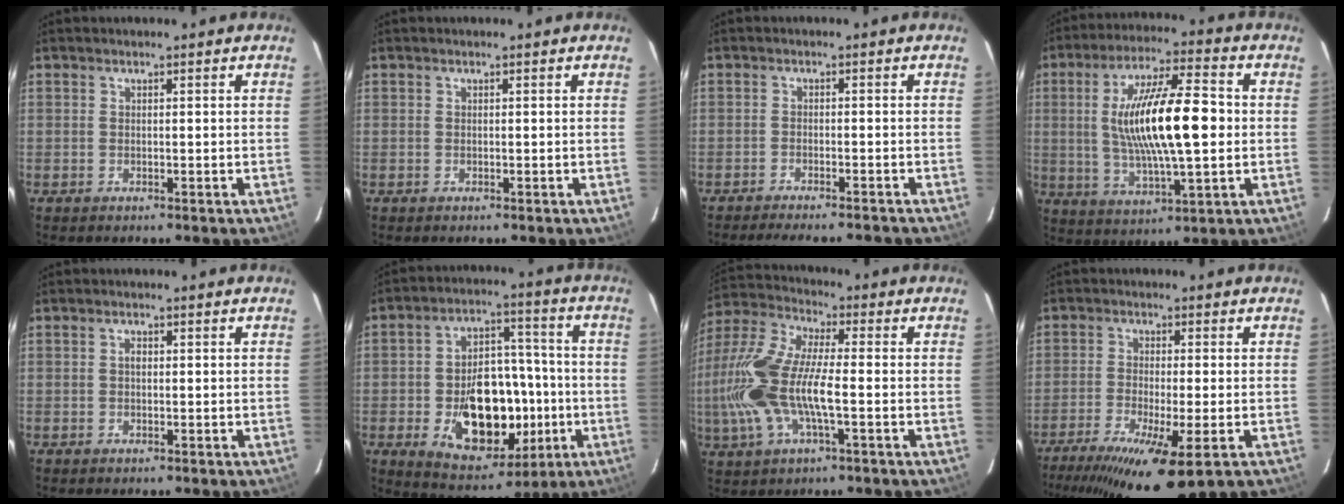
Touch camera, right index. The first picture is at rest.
{"total": 0.0}
{"total": 11.3, "force": [-10.1, 1.7, 4.6], "torque": [-0.099, -0.009, -0.141]}
{"total": 17.9, "force": [0.8, 4.3, 17.3], "torque": [-0.316, 0.006, 0.019]}
{"total": 0.9, "force": [0.1, 0.6, 0.6], "torque": [-0.011, 0.004, 0.000]}
{"total": 18.9, "force": [-4.5, 11.6, 14.3], "torque": [-0.258, 0.017, -0.047]}
{"total": 18.6, "force": [-2.8, 6.5, 17.1], "torque": [-0.361, 0.000, -0.063]}
{"total": 15.2, "force": [-9.4, 2.3, 11.7], "torque": [-0.241, -0.056, -0.157]}